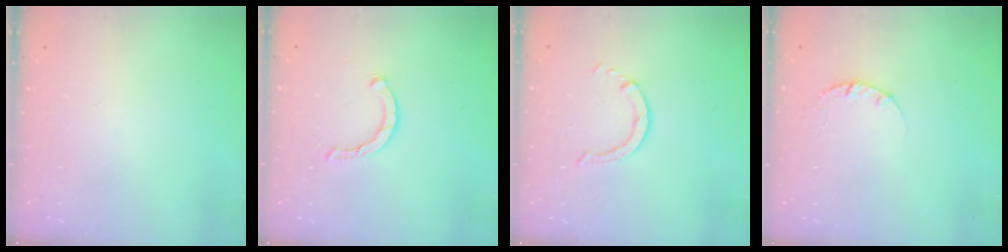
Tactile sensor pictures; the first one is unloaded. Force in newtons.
{"total": 2.5, "press": 2.5, "slide": 0.1}
{"total": 0.6, "press": 0.6, "slide": 0.1}
{"total": 2.4, "press": 2.4, "slide": 0.3}